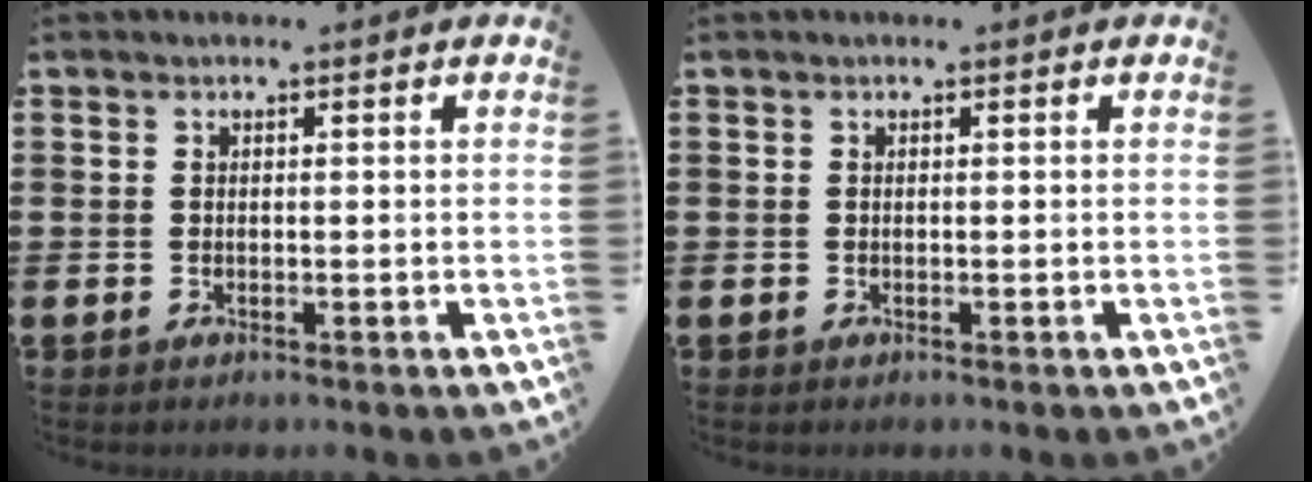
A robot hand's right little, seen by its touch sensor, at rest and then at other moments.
{"total": 0.0}